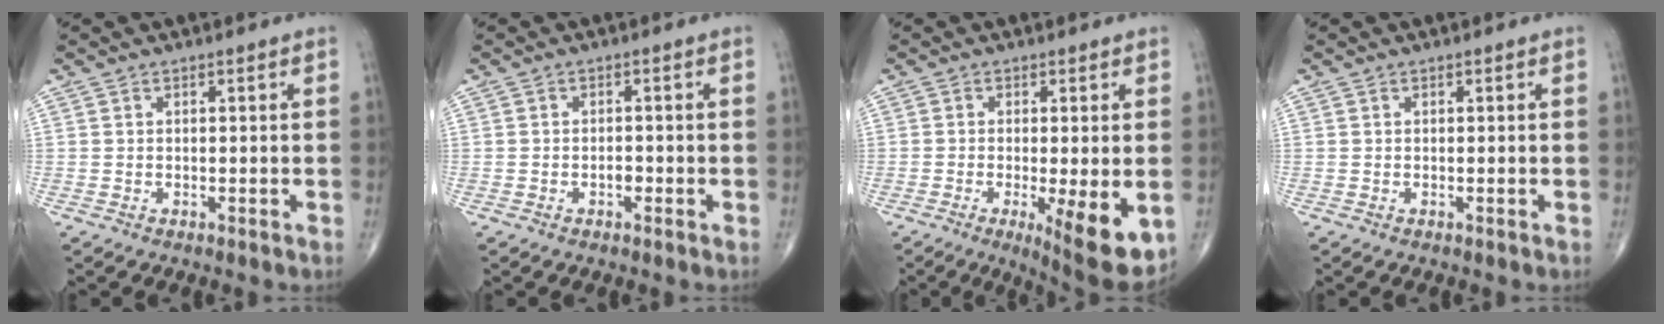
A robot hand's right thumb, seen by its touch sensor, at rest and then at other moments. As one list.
[{"total": 1.5, "force": [-0.6, 0.9, 1.0], "torque": [-0.012, 0.003, -0.011]}, {"total": 11.4, "force": [-3.1, 3.1, 10.5], "torque": [-0.150, -0.024, -0.040]}, {"total": 0.0}]